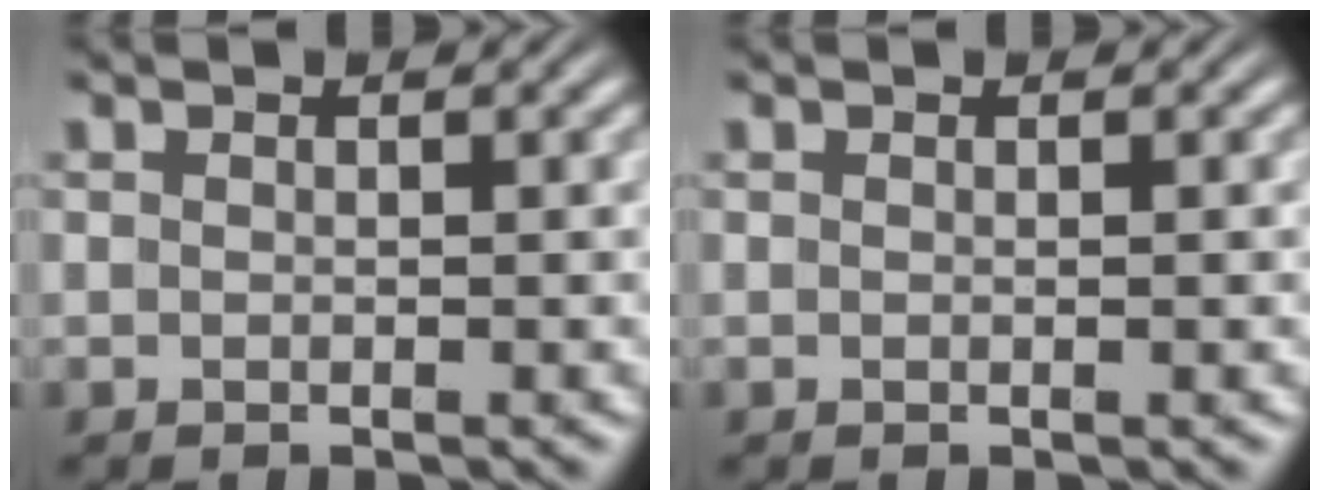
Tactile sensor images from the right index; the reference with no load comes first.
{"total": 0.0}